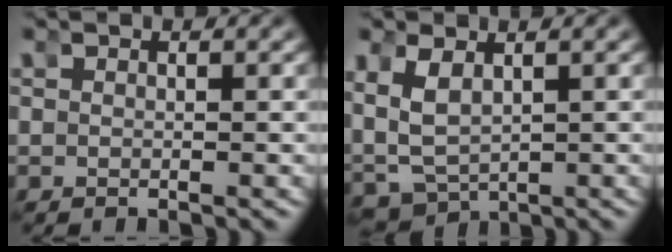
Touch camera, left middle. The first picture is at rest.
{"total": 7.7, "force": [-0.8, 6.5, 4.1], "torque": [-0.119, -0.032, -0.002]}